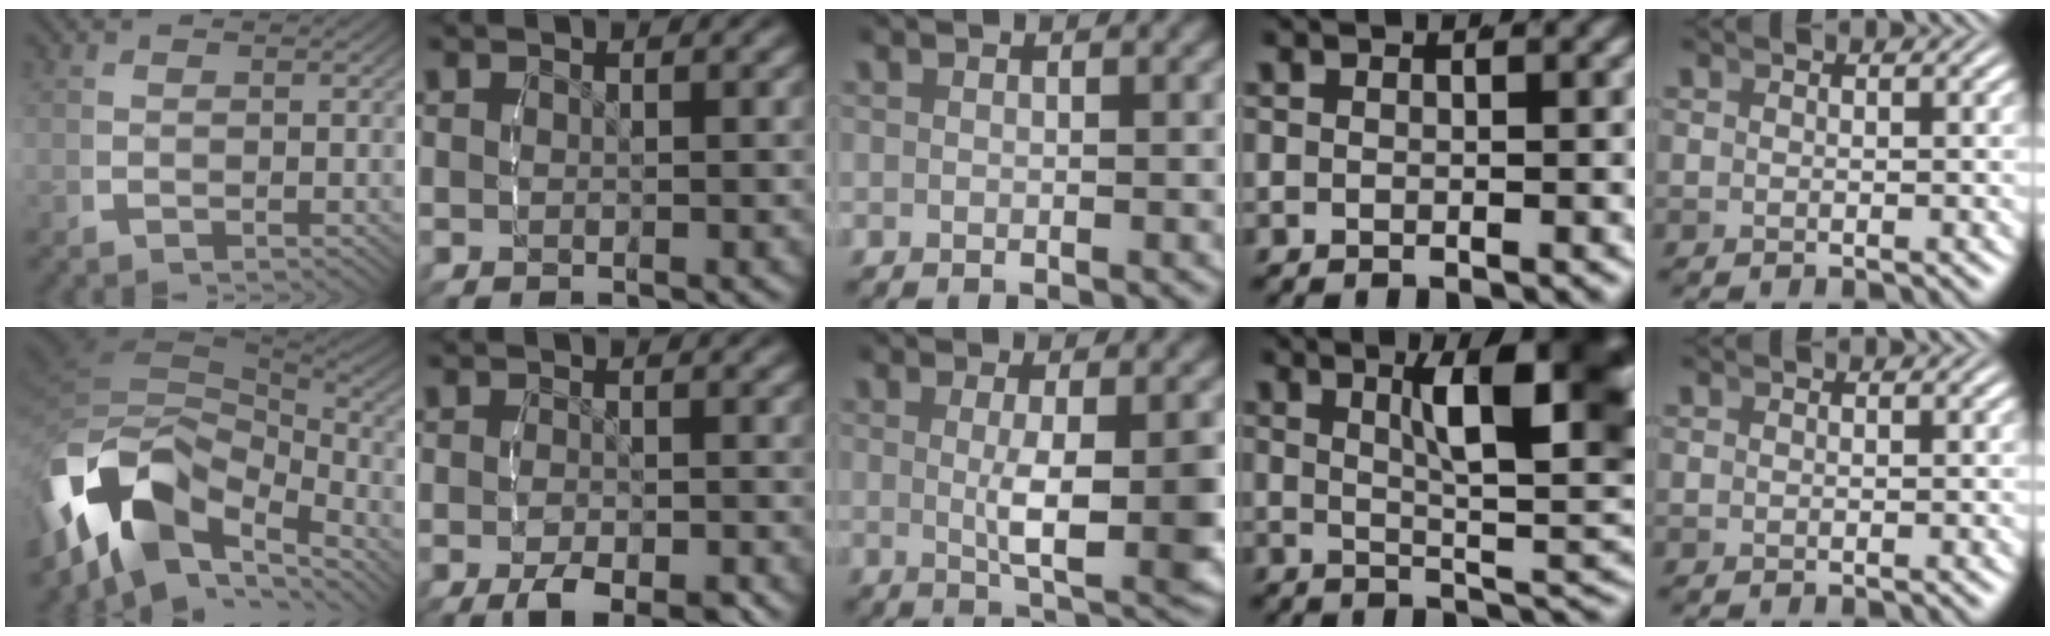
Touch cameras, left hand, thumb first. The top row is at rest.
{"thumb": {"total": 18.2, "force": [-1.8, 12.2, 13.4], "torque": [-0.264, -0.035, -0.016]}, "index": {"total": 4.5, "force": [-2.5, 1.9, 3.2], "torque": [-0.064, -0.020, -0.035]}, "middle": {"total": 5.2, "force": [0.0, 1.4, 5.1], "torque": [-0.081, -0.013, 0.004]}, "ring": {"total": 12.3, "force": [2.7, 4.0, 11.3], "torque": [-0.121, -0.002, 0.047]}}